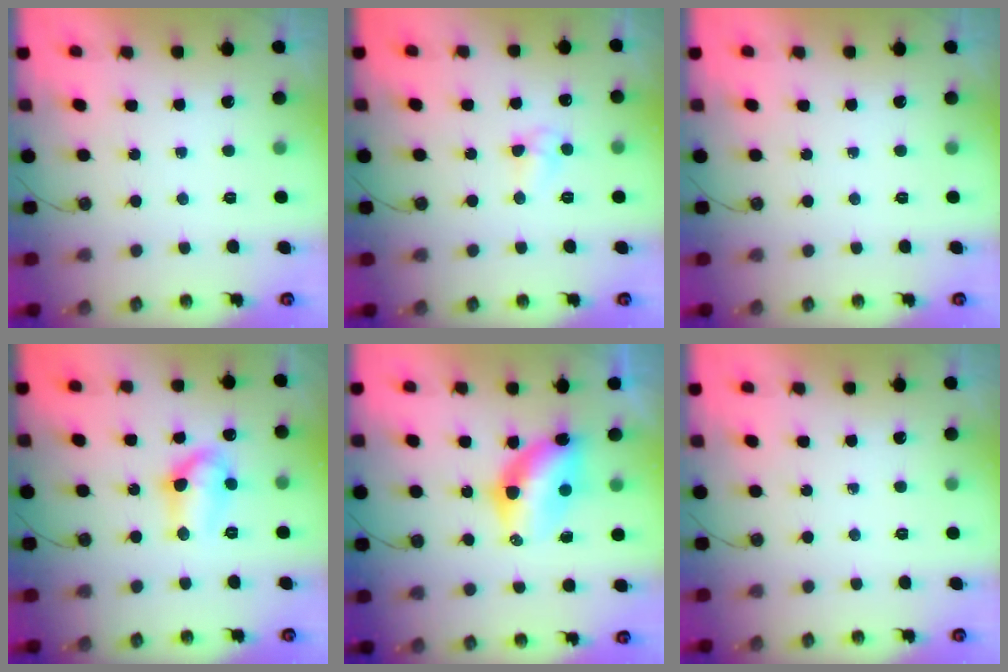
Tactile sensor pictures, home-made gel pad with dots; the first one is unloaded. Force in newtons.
{"total": 5.6, "press": 5.6, "slide": 0.8}
{"total": 0.0}
{"total": 10.6, "press": 10.6, "slide": 0.9}
{"total": 8.6, "press": 8.5, "slide": 1.0}
{"total": 0.0}